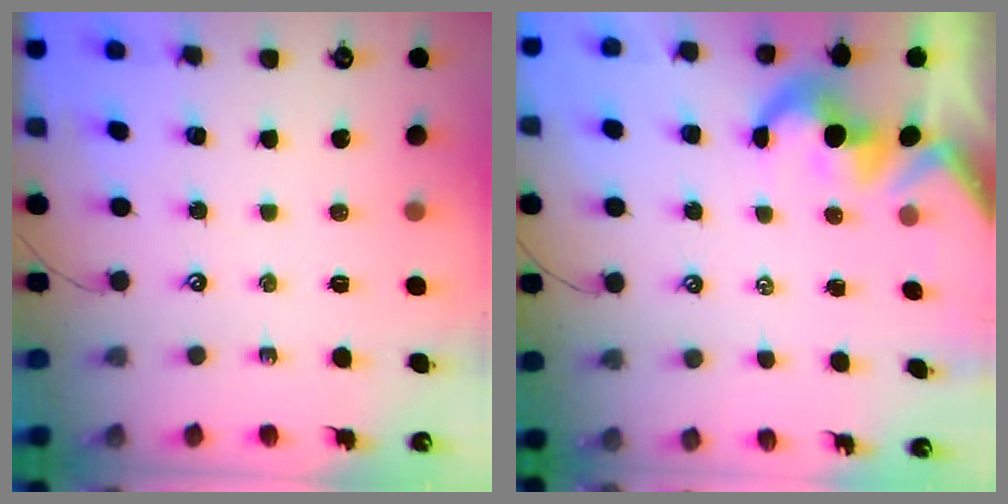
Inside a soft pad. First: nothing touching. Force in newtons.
{"total": 1.7, "press": 1.4, "slide": 1.0}